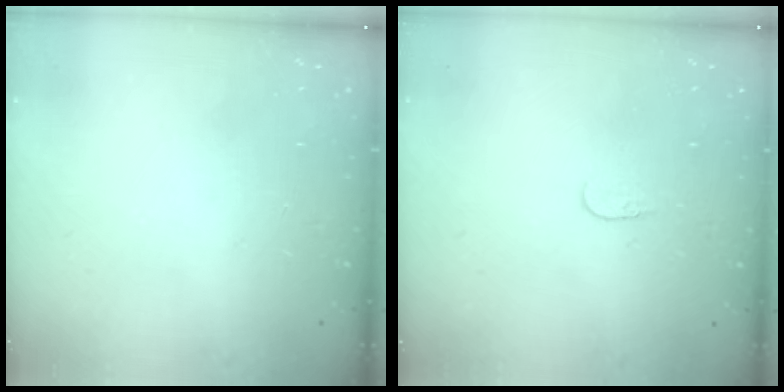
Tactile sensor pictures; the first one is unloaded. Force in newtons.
{"total": 3.6, "press": 3.6, "slide": 0.3}